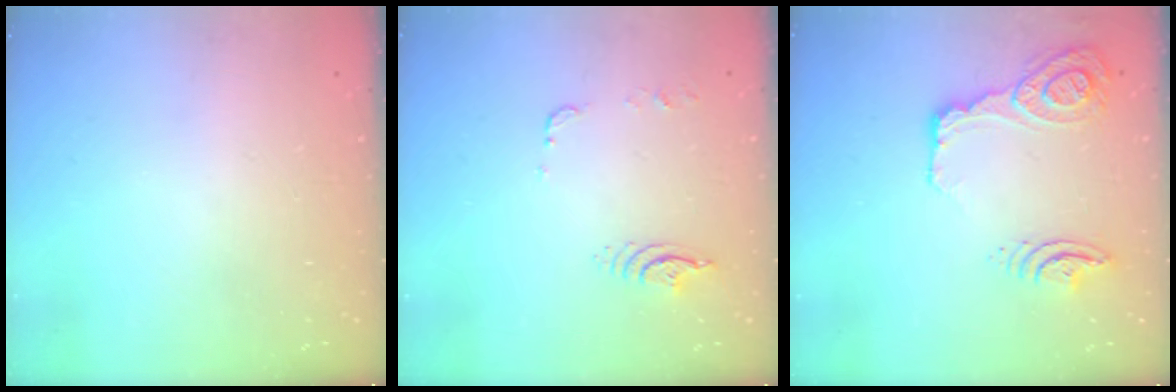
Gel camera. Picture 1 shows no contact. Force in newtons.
{"total": 6.7, "press": 6.7, "slide": 0.5}
{"total": 30.8, "press": 21.2, "slide": 22.4}